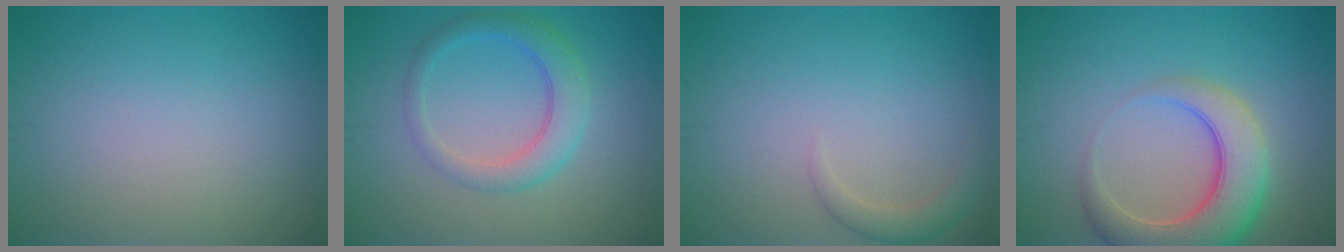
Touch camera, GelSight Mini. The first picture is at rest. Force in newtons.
{"total": 3.6, "press": 3.6, "slide": 0.1}
{"total": 1.7, "press": 1.7, "slide": 0.1}
{"total": 7.2, "press": 7.2, "slide": 0.6}